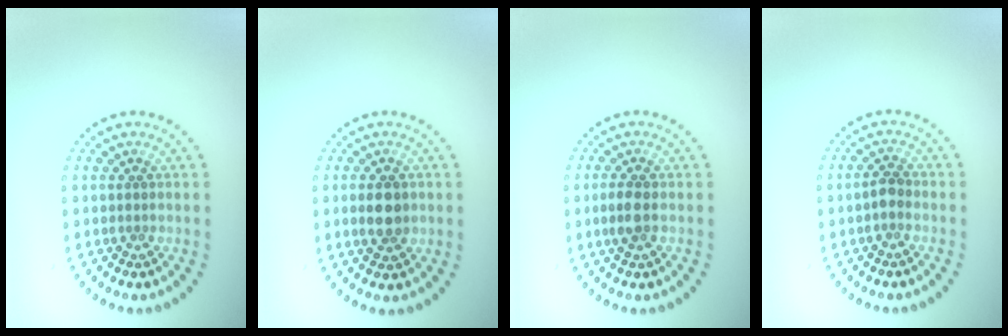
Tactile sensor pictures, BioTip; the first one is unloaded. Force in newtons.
{"total": 2.7, "press": 2.7, "slide": 0.1}
{"total": 1.8, "press": 1.8, "slide": 0.3}
{"total": 1.3, "press": 1.2, "slide": 0.3}